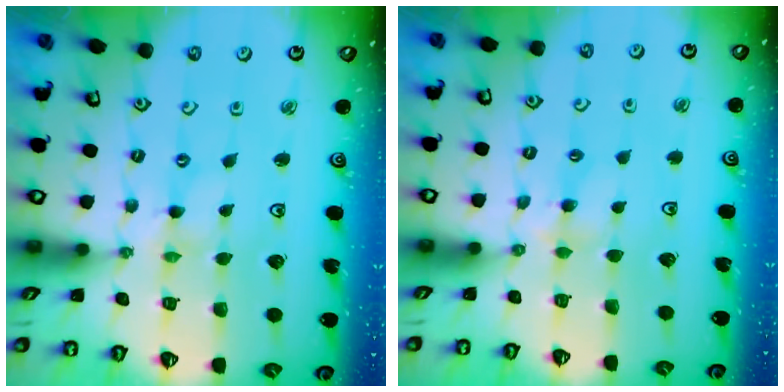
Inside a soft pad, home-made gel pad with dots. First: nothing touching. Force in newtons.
{"total": 3.9, "press": 3.9, "slide": 0.3}